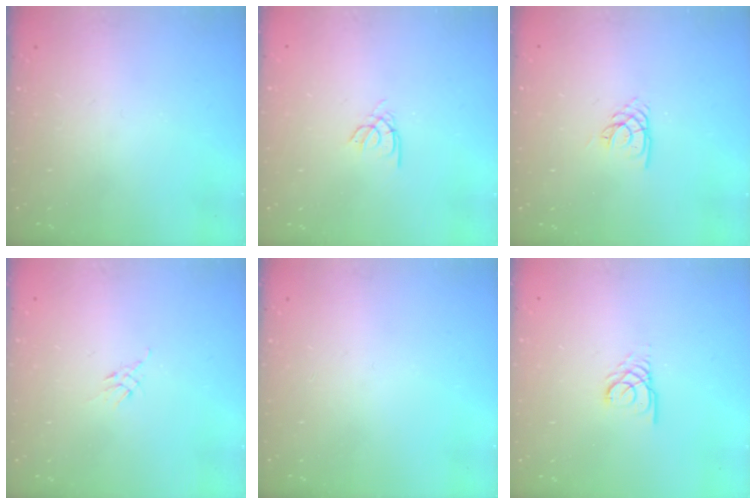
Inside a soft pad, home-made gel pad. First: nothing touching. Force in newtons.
{"total": 2.2, "press": 2.2, "slide": 0.2}
{"total": 1.9, "press": 1.9, "slide": 0.2}
{"total": 2.6, "press": 2.5, "slide": 0.7}
{"total": 0.0}
{"total": 2.4, "press": 2.4, "slide": 0.1}